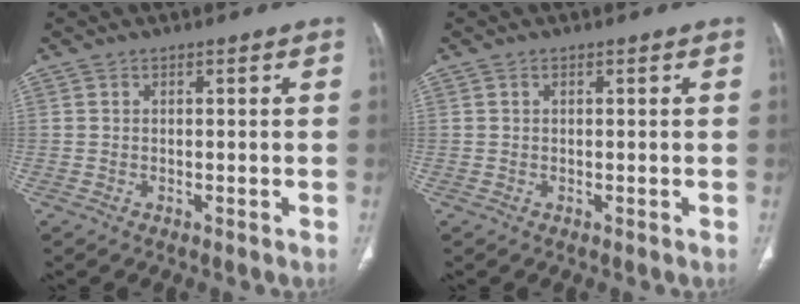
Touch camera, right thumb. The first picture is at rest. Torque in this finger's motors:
{"motor_torque": [-0.32, 0.13, -0.31, -0.09, 0.08]}